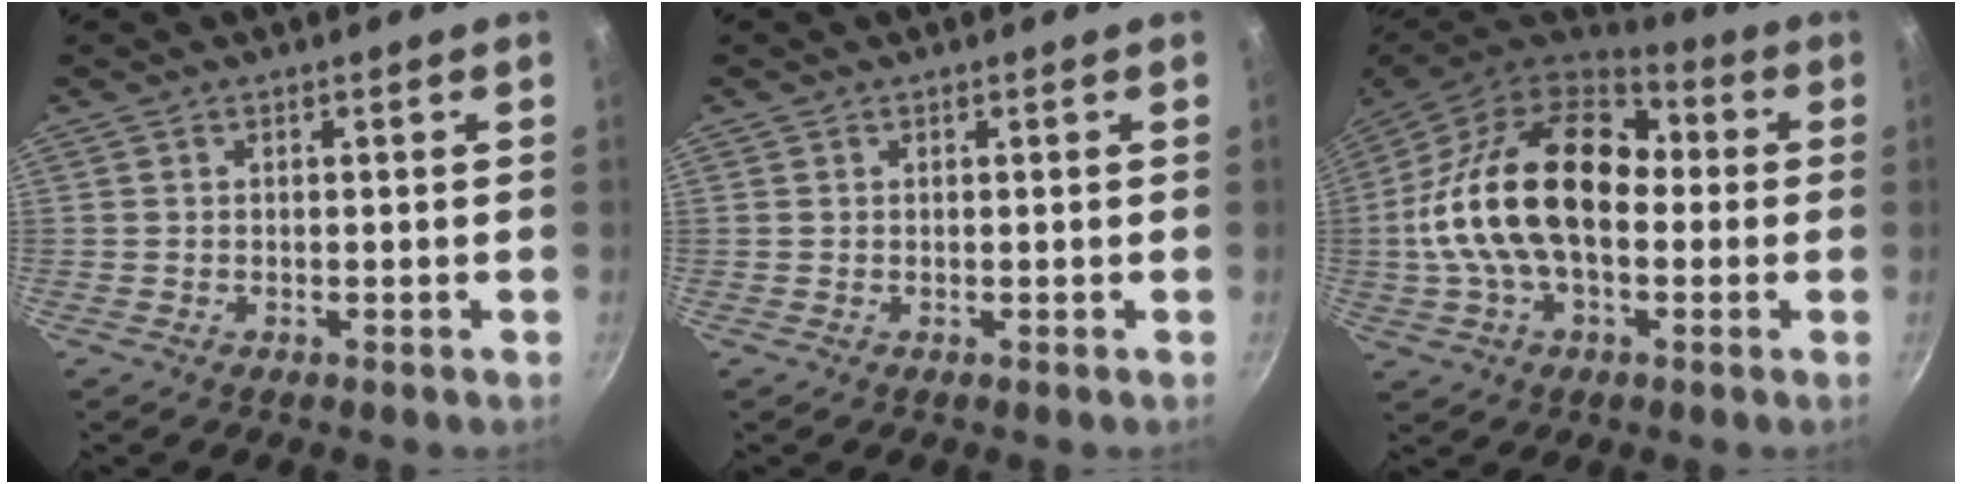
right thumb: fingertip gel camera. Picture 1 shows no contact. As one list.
[{"total": 0.0}, {"total": 25.0, "force": [0.3, 15.6, 19.5], "torque": [-0.340, 0.041, -0.011]}]